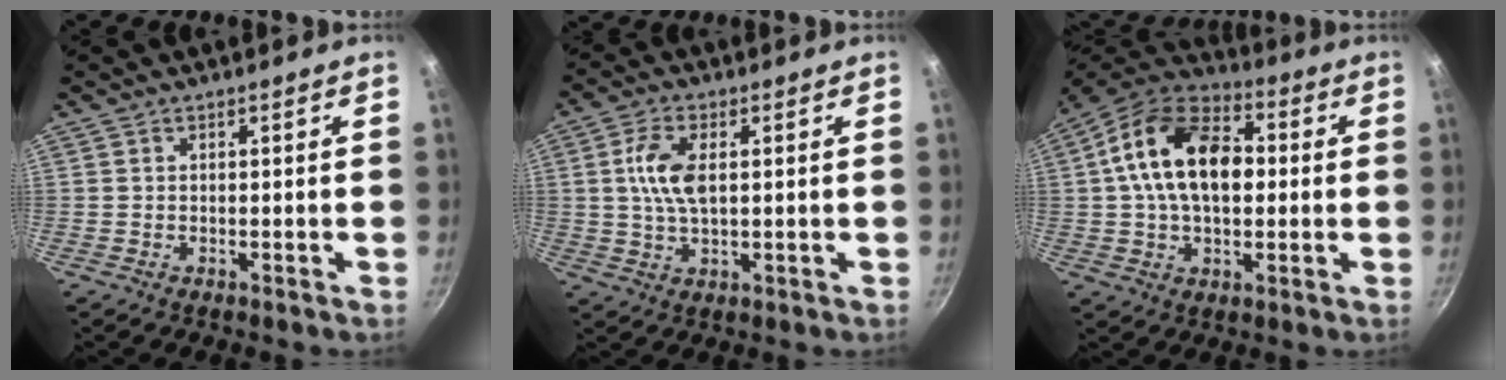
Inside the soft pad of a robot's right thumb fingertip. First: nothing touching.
{"total": 7.7, "force": [1.3, 3.9, 6.5], "torque": [-0.127, 0.005, 0.022]}
{"total": 18.7, "force": [2.0, 11.9, 14.3], "torque": [-0.219, 0.024, 0.015]}